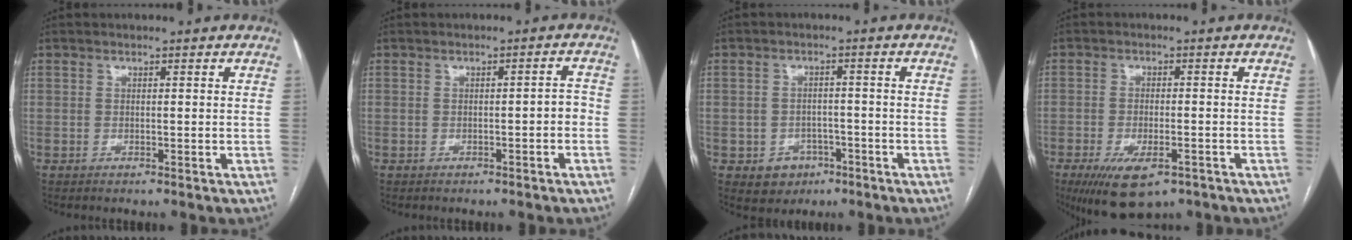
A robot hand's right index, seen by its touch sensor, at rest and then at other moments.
{"total": 2.0, "force": [-0.8, 0.7, 1.7], "torque": [-0.019, 0.009, -0.009]}
{"total": 4.7, "force": [-2.2, 4.0, 1.3], "torque": [-0.014, 0.007, -0.021]}
{"total": 8.9, "force": [-5.3, 3.5, 6.2], "torque": [-0.108, -0.016, -0.080]}